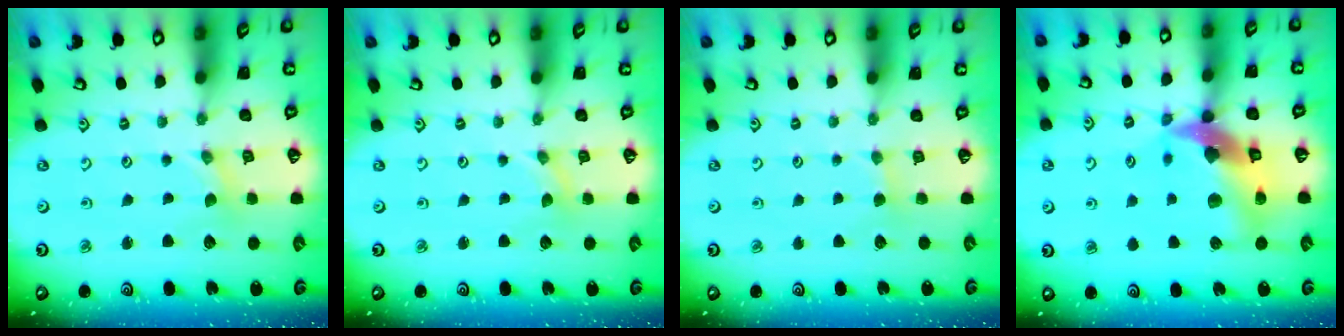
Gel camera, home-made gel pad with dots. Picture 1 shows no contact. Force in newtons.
{"total": 0.0}
{"total": 2.1, "press": 2.0, "slide": 0.3}
{"total": 16.3, "press": 16.1, "slide": 2.4}